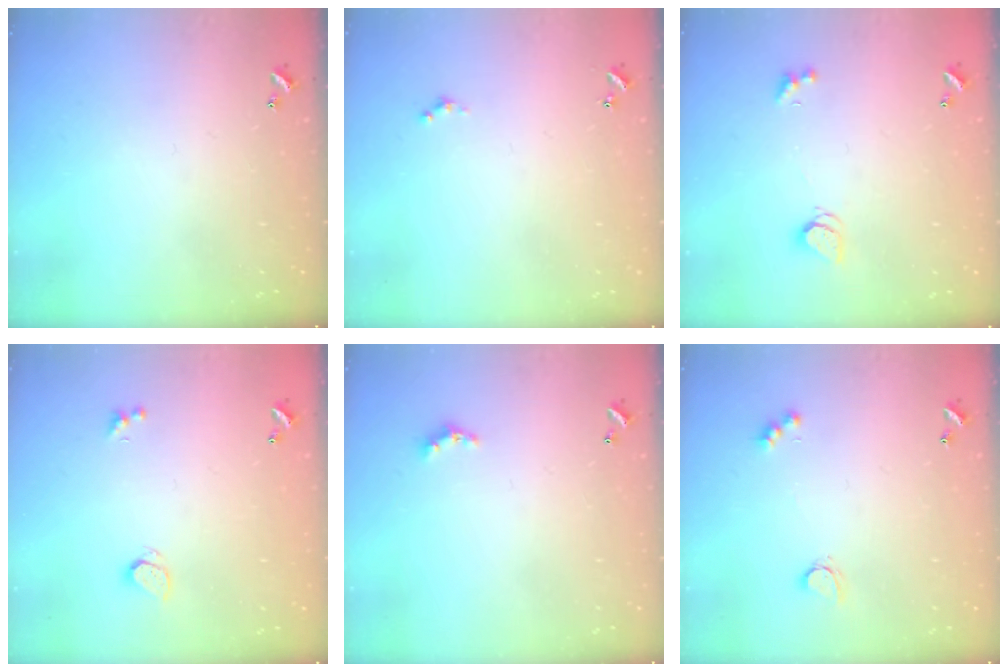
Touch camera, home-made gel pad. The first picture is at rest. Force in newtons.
{"total": 0.0}
{"total": 2.1, "press": 2.0, "slide": 0.3}
{"total": 0.6, "press": 0.5, "slide": 0.4}
{"total": 2.8, "press": 2.7, "slide": 0.6}
{"total": 2.9, "press": 2.9, "slide": 0.5}